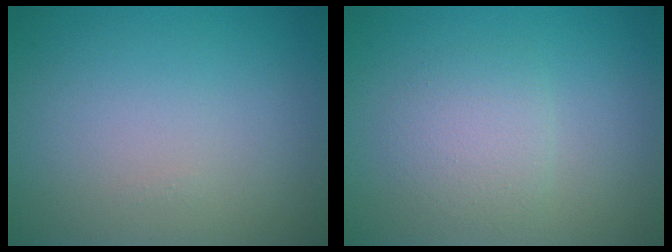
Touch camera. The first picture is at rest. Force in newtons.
{"total": 2.3, "press": 2.3, "slide": 0.1}